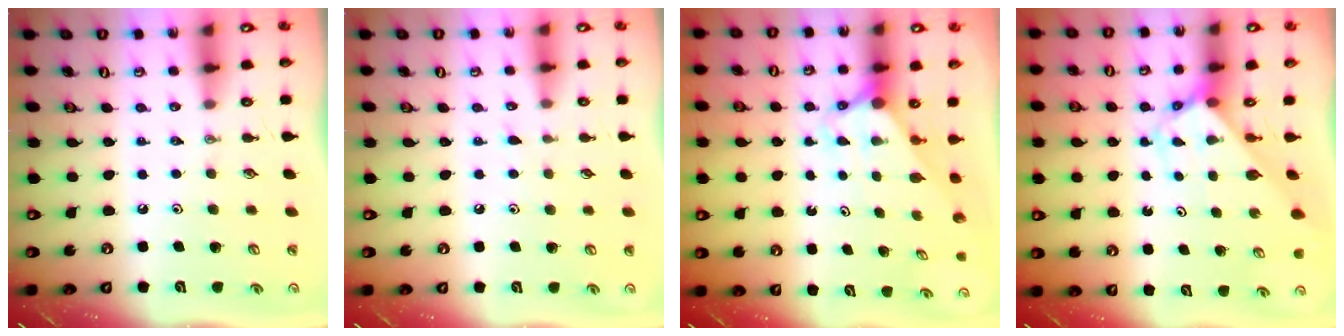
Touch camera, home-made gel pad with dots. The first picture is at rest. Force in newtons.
{"total": 5.1, "press": 5.1, "slide": 0.5}
{"total": 2.9, "press": 2.9, "slide": 0.0}
{"total": 2.7, "press": 2.7, "slide": 0.1}